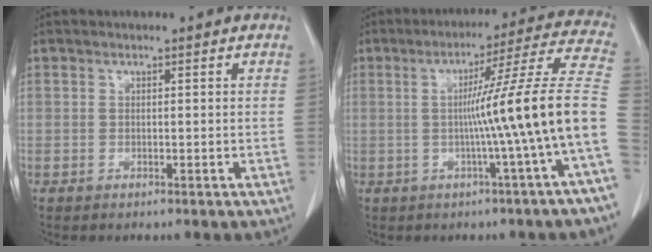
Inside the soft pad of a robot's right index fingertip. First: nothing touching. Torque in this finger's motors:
{"motor_torque": [1.39, -0.34, 0.73, 0.20]}